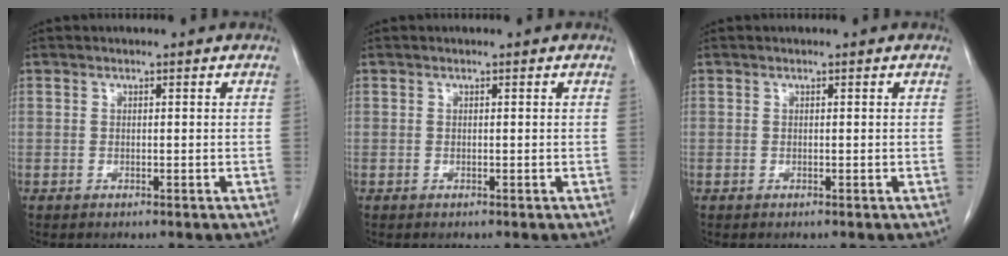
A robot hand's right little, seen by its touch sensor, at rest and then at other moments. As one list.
[{"total": 0.0}, {"total": 0.0}]